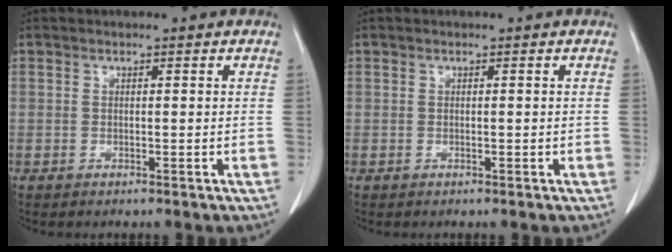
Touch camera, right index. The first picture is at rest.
{"total": 0.0}